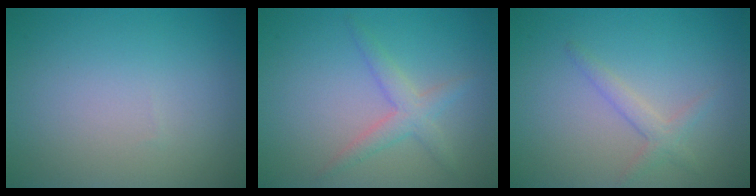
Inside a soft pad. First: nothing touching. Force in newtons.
{"total": 2.4, "press": 2.4, "slide": 0.1}
{"total": 1.8, "press": 1.8, "slide": 0.1}